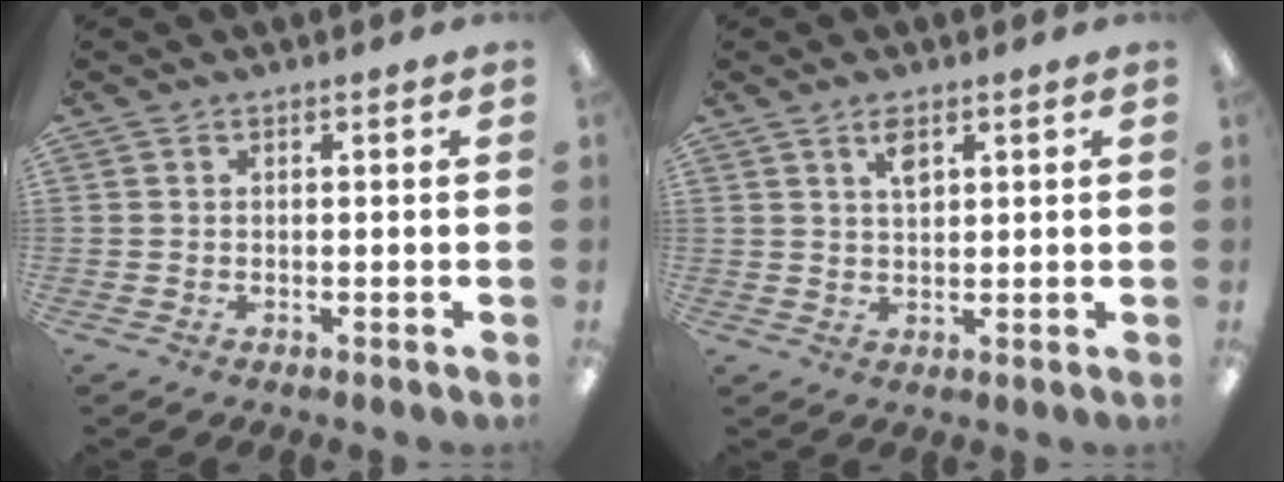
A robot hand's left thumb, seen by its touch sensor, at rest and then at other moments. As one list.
[{"total": 3.7, "force": [2.2, 1.7, 2.5], "torque": [-0.038, -0.003, 0.036]}]